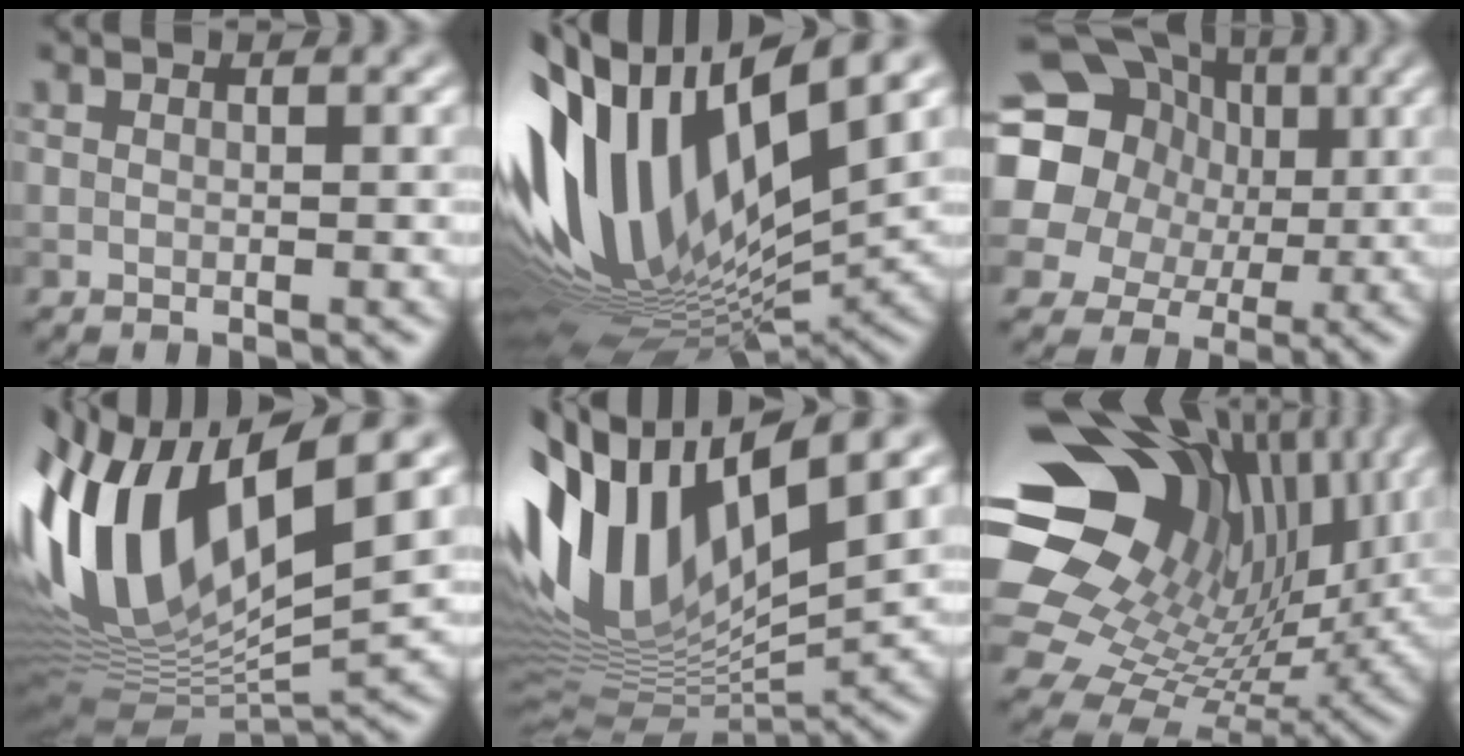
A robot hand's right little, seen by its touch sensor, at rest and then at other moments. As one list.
[{"total": 15.6, "force": [3.8, 6.8, 13.5], "torque": [-0.282, 0.011, 0.066]}, {"total": 20.3, "force": [4.0, 18.2, 8.2], "torque": [-0.186, 0.017, 0.036]}, {"total": 15.8, "force": [2.7, 6.8, 13.9], "torque": [-0.301, 0.005, 0.052]}, {"total": 15.6, "force": [4.8, 6.5, 13.3], "torque": [-0.295, 0.010, 0.086]}, {"total": 19.0, "force": [6.8, 13.3, 11.7], "torque": [-0.253, 0.016, 0.141]}]